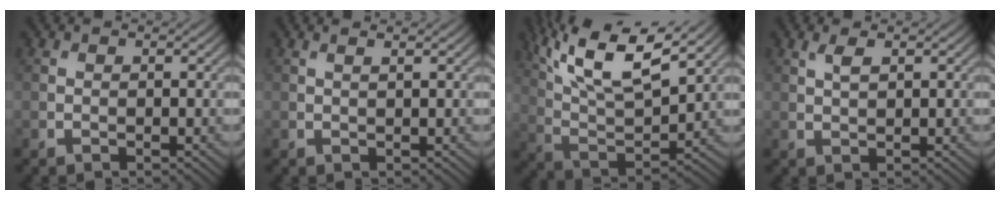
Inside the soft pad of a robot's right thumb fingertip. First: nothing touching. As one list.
[{"total": 1.2, "force": [0.8, 0.2, 1.0], "torque": [-0.014, 0.002, 0.006]}, {"total": 16.5, "force": [10.3, 5.3, 11.7], "torque": [-0.254, 0.015, 0.166]}, {"total": 1.8, "force": [0.9, 0.6, 1.4], "torque": [-0.036, 0.002, 0.020]}]